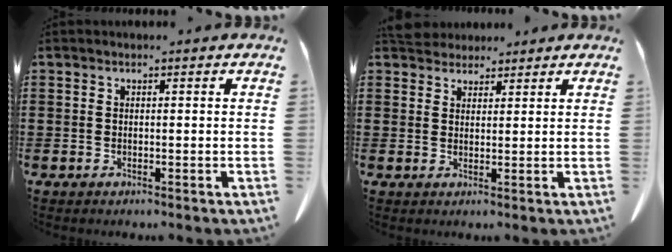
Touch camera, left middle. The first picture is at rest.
{"total": 3.9, "force": [3.7, 1.2, 0.6], "torque": [-0.014, -0.008, 0.070]}